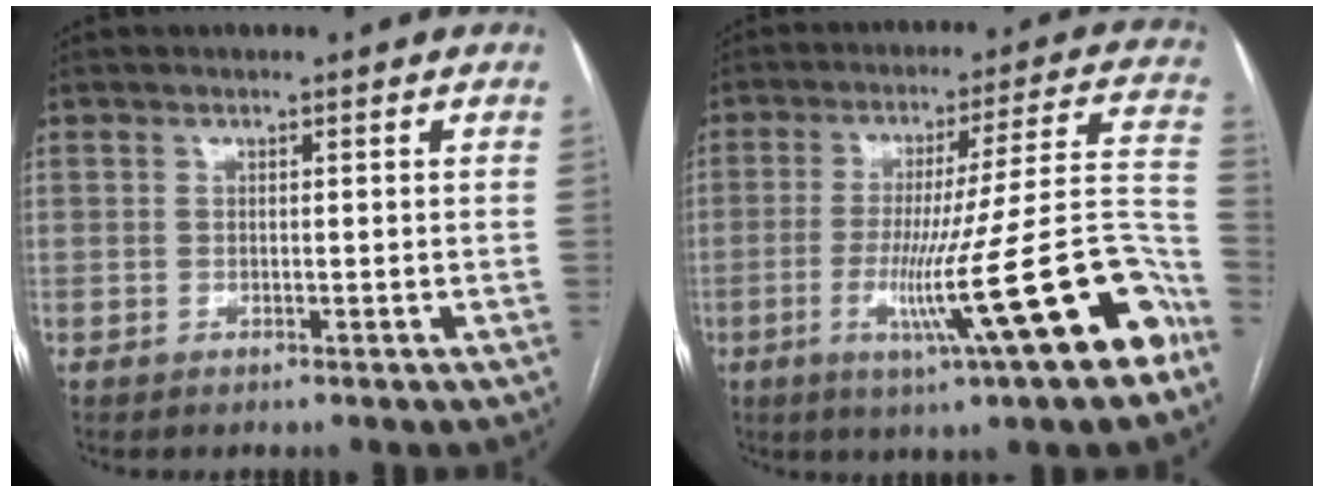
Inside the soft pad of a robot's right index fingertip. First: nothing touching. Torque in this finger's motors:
{"motor_torque": [2.14, 0.00, 1.05, 0.21]}